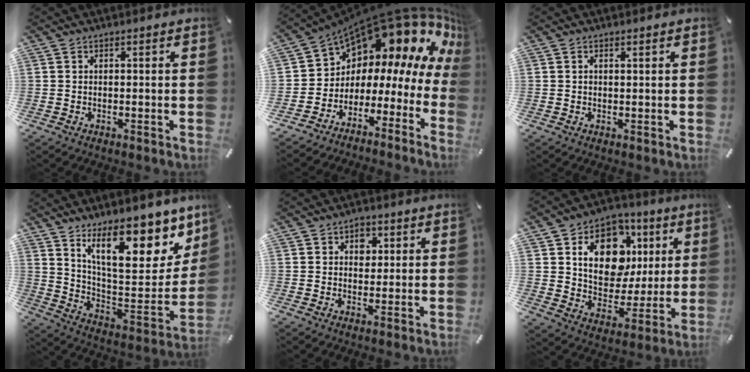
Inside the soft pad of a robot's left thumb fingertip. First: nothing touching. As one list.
[{"total": 12.8, "force": [10.7, 6.1, 3.4], "torque": [-0.056, -0.110, 0.187]}, {"total": 0.6, "force": [0.3, 0.2, 0.5], "torque": [-0.010, 0.000, 0.005]}, {"total": 22.8, "force": [14.7, 9.1, 14.9], "torque": [-0.212, -0.108, 0.246]}, {"total": 3.6, "force": [1.2, 2.9, 1.8], "torque": [-0.007, -0.005, 0.012]}, {"total": 15.7, "force": [5.6, 11.9, 8.6], "torque": [-0.131, -0.021, 0.107]}]